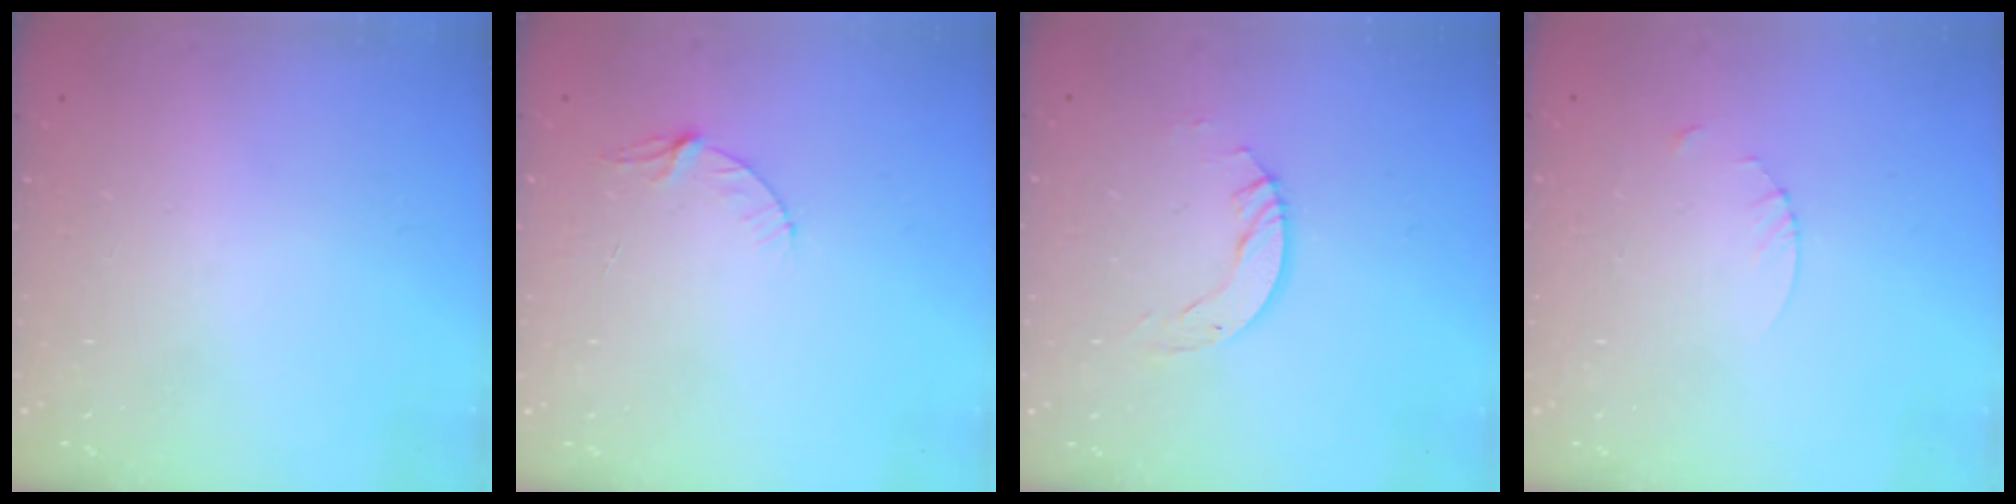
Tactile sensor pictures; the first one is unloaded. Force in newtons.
{"total": 4.0, "press": 4.0, "slide": 0.4}
{"total": 5.6, "press": 5.5, "slide": 0.5}
{"total": 2.7, "press": 2.7, "slide": 0.3}